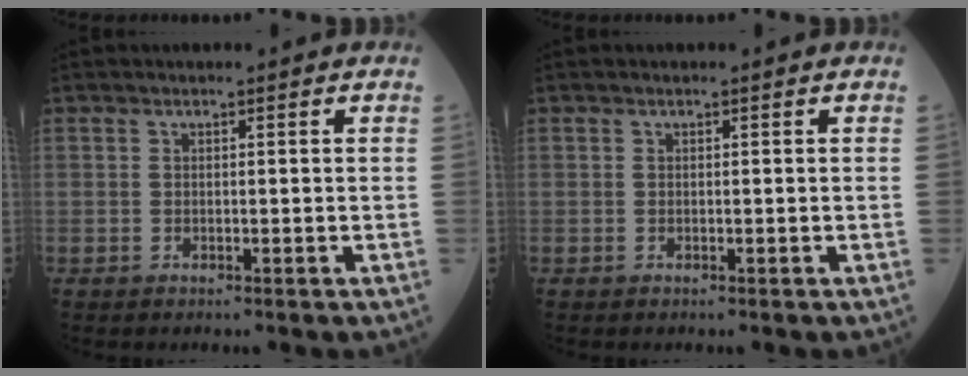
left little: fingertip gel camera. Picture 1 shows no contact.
{"total": 0.0}